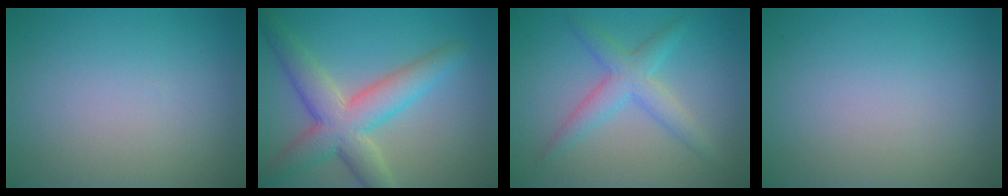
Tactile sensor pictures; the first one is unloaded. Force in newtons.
{"total": 6.7, "press": 6.7, "slide": 0.2}
{"total": 3.4, "press": 3.4, "slide": 0.1}
{"total": 0.0}